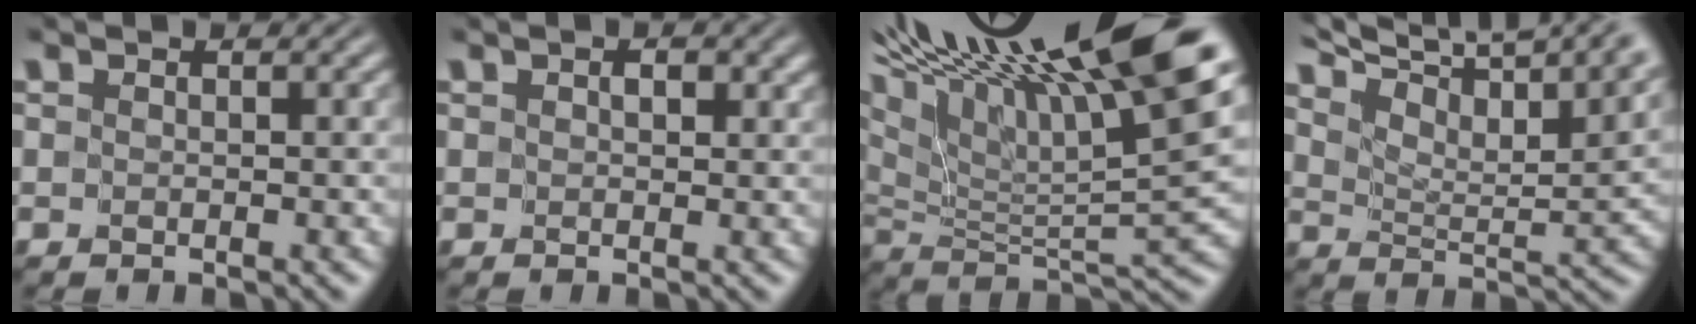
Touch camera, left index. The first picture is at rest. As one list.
[{"total": 1.5, "force": [0.5, 0.9, 1.1], "torque": [-0.010, -0.001, 0.007]}, {"total": 17.4, "force": [10.6, 4.2, 13.2], "torque": [-0.243, 0.040, 0.174]}, {"total": 11.8, "force": [9.9, 2.5, 6.0], "torque": [-0.106, 0.008, 0.140]}]